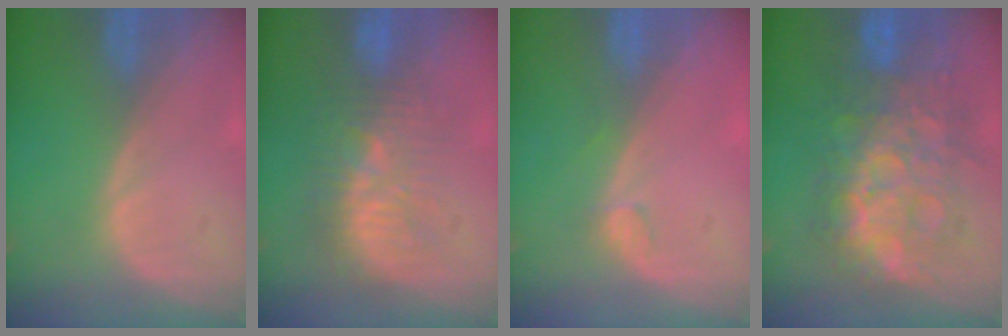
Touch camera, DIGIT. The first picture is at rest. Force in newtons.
{"total": 9.2, "press": 8.8, "slide": 2.5}
{"total": 1.3, "press": 1.1, "slide": 0.5}
{"total": 12.1, "press": 12.0, "slide": 1.2}